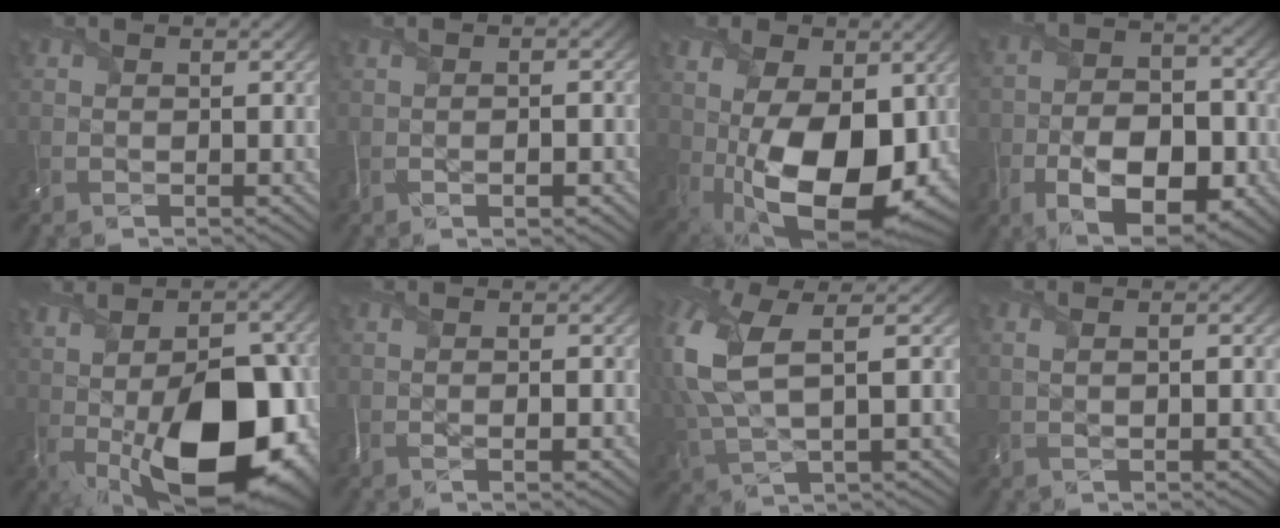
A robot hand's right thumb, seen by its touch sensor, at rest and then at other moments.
{"total": 2.7, "force": [-0.8, 0.7, 2.5], "torque": [-0.029, 0.003, -0.014]}
{"total": 17.8, "force": [-0.4, 11.1, 13.9], "torque": [-0.234, -0.040, 0.004]}
{"total": 11.5, "force": [-5.2, 6.4, 8.0], "torque": [-0.135, -0.023, -0.086]}
{"total": 19.1, "force": [-3.5, 9.6, 16.1], "torque": [-0.224, -0.027, -0.037]}
{"total": 1.8, "force": [-0.6, 0.3, 1.6], "torque": [-0.024, -0.005, -0.010]}
{"total": 12.5, "force": [1.9, 5.5, 11.0], "torque": [-0.277, -0.003, 0.036]}
{"total": 2.1, "force": [-0.2, 0.3, 2.1], "torque": [-0.032, -0.006, -0.001]}